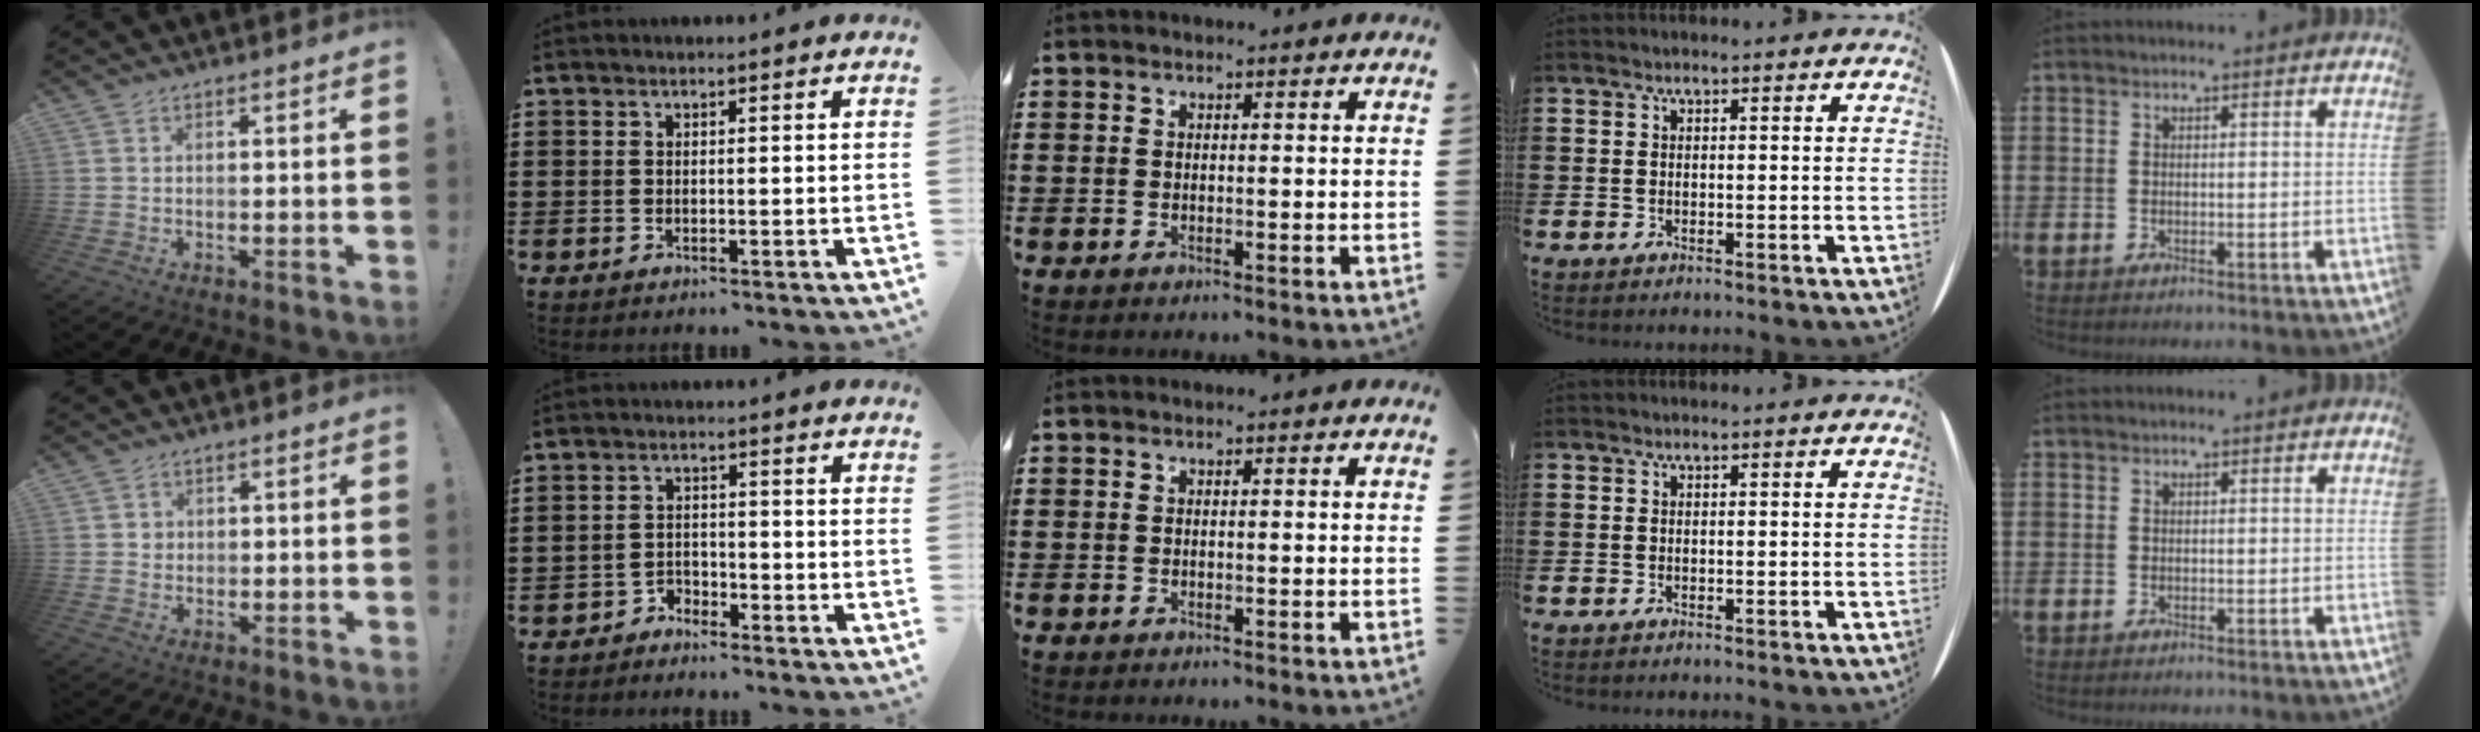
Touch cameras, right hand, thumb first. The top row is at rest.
{"thumb": {"total": 2.0, "force": [0.0, 2.0, 0.4], "torque": [0.008, 0.000, -0.004]}, "index": {"total": 2.2, "force": [-2.1, 0.8, -0.1], "torque": [-0.008, 0.003, -0.044]}}